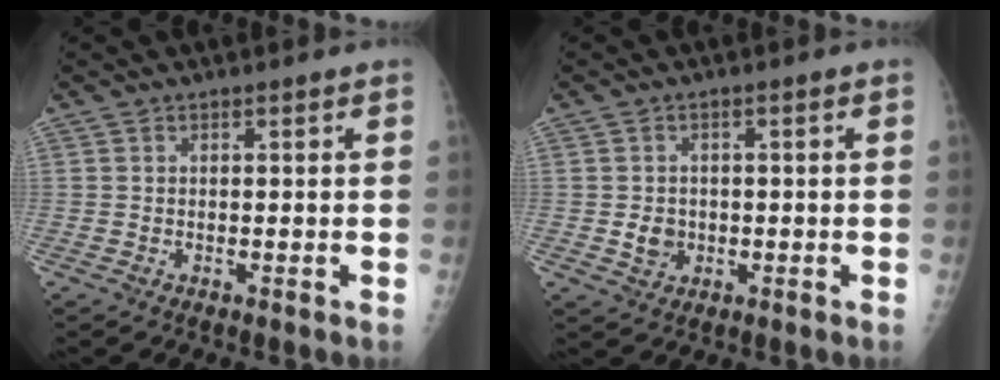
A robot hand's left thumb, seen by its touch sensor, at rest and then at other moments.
{"total": 3.2, "force": [-0.7, 2.8, 1.2], "torque": [-0.010, 0.001, -0.005]}